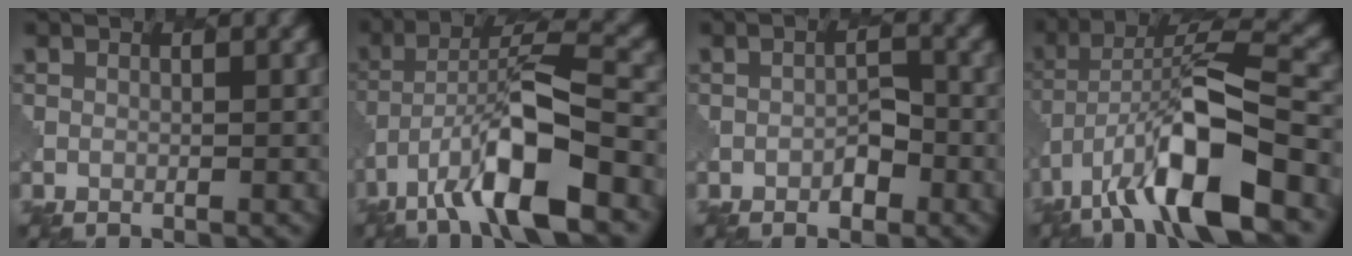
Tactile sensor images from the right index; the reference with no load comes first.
{"total": 10.5, "force": [-5.6, 2.7, 8.4], "torque": [-0.142, 0.014, -0.104]}
{"total": 1.7, "force": [-1.0, 0.9, 1.1], "torque": [-0.011, 0.005, -0.014]}
{"total": 11.7, "force": [-5.7, 3.5, 9.6], "torque": [-0.172, 0.012, -0.100]}